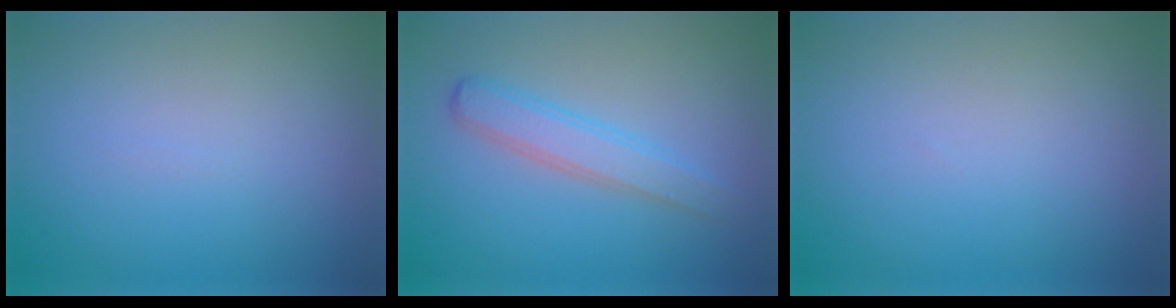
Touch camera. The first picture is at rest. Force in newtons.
{"total": 2.9, "press": 2.9, "slide": 0.0}
{"total": 0.0}